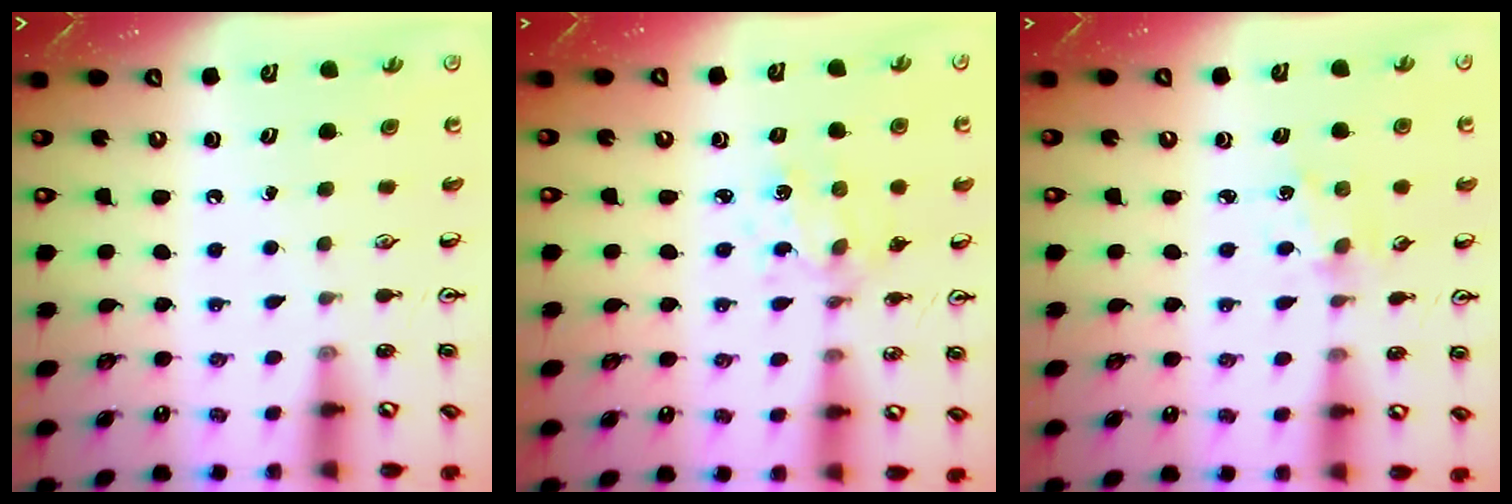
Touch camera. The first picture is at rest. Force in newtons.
{"total": 2.5, "press": 2.5, "slide": 0.6}
{"total": 1.0, "press": 1.0, "slide": 0.2}